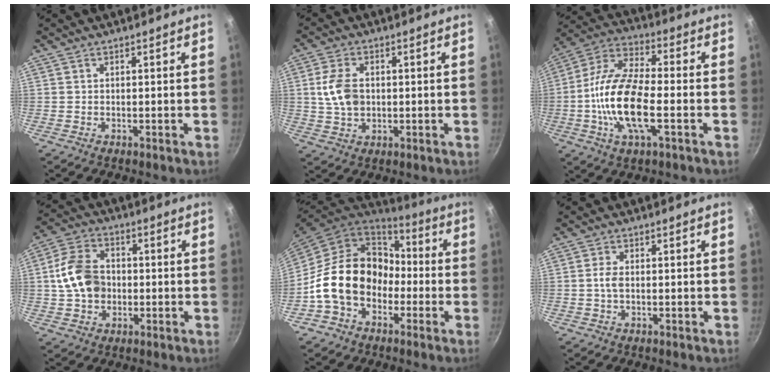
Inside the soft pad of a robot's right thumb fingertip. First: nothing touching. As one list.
[{"total": 7.5, "force": [0.7, 5.1, 5.5], "torque": [-0.100, 0.005, 0.012]}, {"total": 16.9, "force": [-3.3, 6.7, 15.1], "torque": [-0.288, 0.031, -0.081]}, {"total": 10.9, "force": [-0.1, 8.3, 7.2], "torque": [-0.116, 0.019, -0.011]}, {"total": 17.2, "force": [-3.1, 13.5, 10.3], "torque": [-0.148, 0.058, -0.058]}, {"total": 2.0, "force": [-0.1, 1.1, 1.7], "torque": [-0.038, 0.004, -0.005]}]